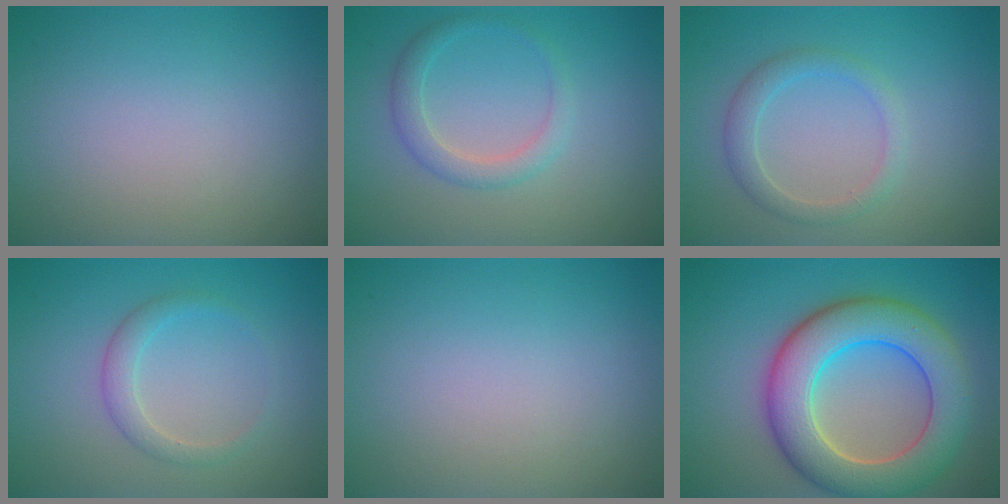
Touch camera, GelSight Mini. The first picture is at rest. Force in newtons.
{"total": 2.2, "press": 2.2, "slide": 0.2}
{"total": 2.3, "press": 2.3, "slide": 0.0}
{"total": 1.9, "press": 1.9, "slide": 0.1}
{"total": 0.0}
{"total": 9.2, "press": 9.2, "slide": 0.6}